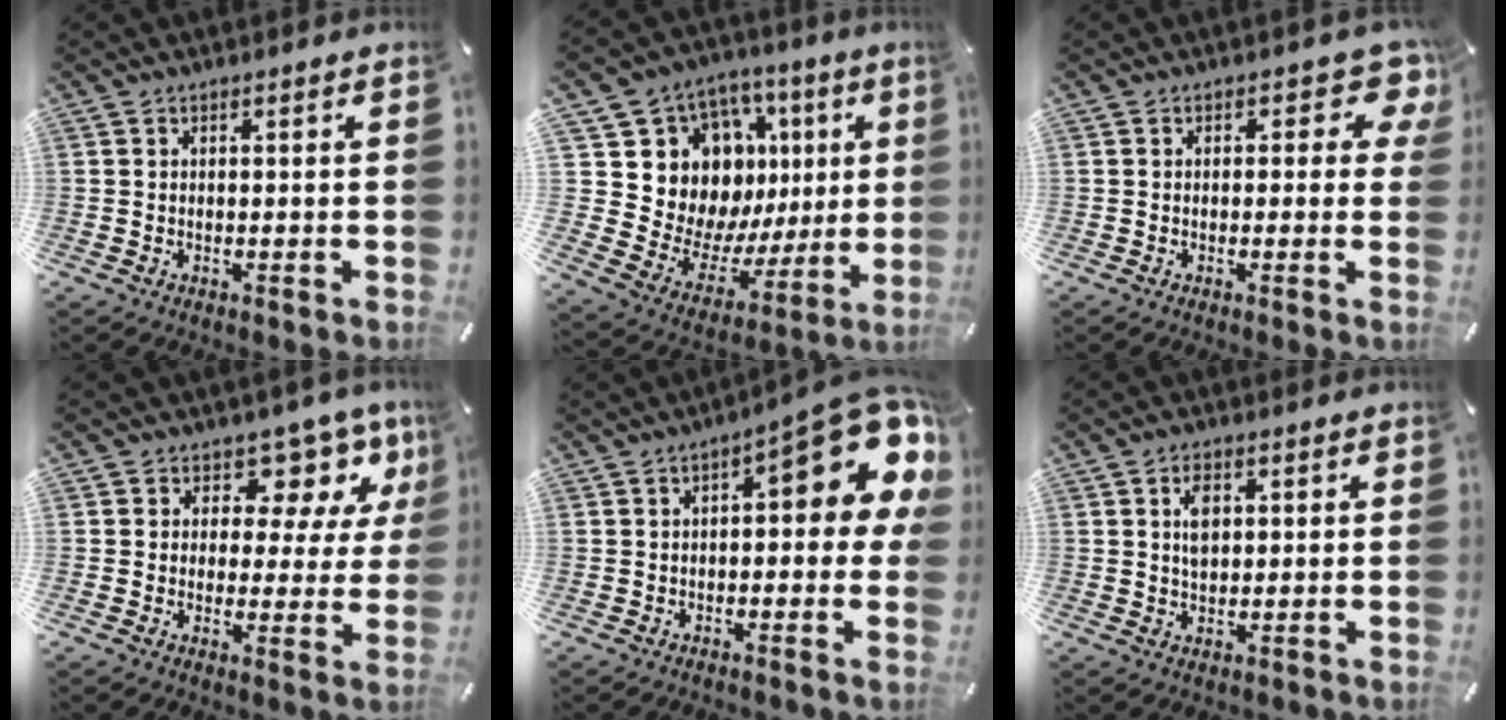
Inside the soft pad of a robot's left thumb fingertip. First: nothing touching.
{"total": 16.7, "force": [7.2, 13.4, 6.8], "torque": [-0.101, -0.076, 0.160]}
{"total": 5.5, "force": [1.6, 3.0, 4.2], "torque": [-0.044, -0.005, 0.022]}
{"total": 10.2, "force": [5.7, 6.5, 5.4], "torque": [-0.067, -0.042, 0.099]}
{"total": 16.0, "force": [6.0, 5.9, 13.6], "torque": [-0.166, -0.051, 0.094]}
{"total": 4.3, "force": [1.1, 2.9, 3.0], "torque": [-0.050, 0.003, 0.014]}